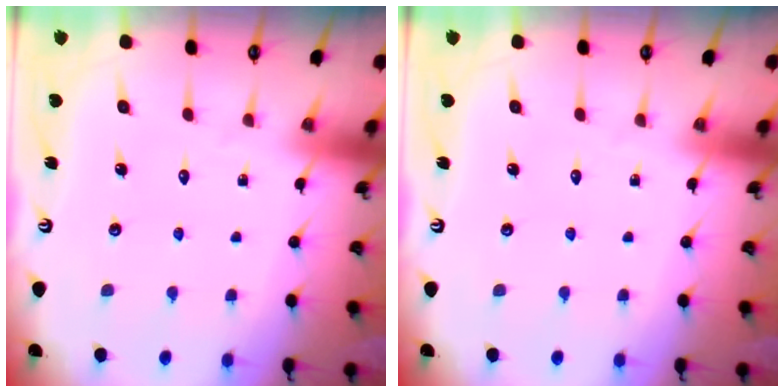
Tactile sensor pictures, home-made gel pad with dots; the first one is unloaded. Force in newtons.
{"total": 0.0}